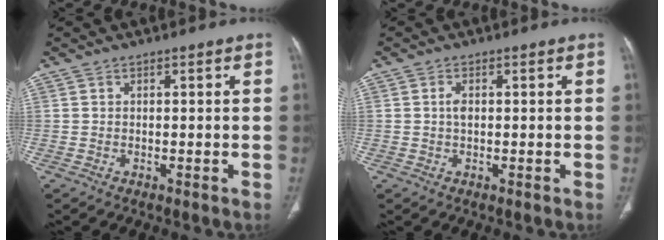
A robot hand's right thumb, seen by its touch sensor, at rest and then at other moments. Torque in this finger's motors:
{"motor_torque": [0.73, 0.67, 0.32, 0.44, -0.03]}